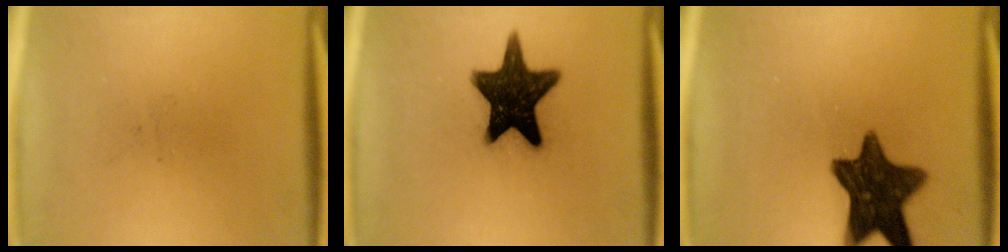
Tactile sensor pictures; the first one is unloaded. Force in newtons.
{"total": 16.1}
{"total": 13.0}